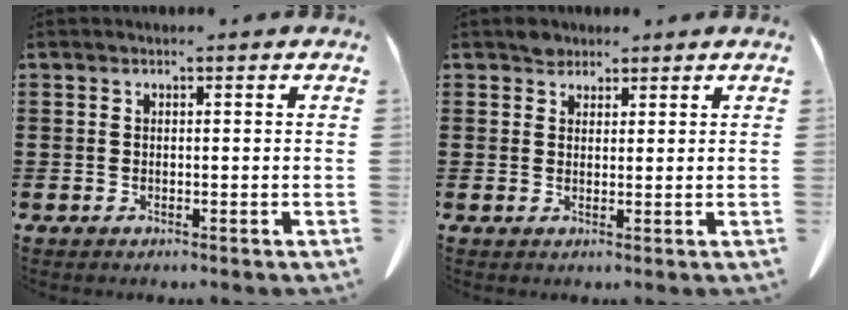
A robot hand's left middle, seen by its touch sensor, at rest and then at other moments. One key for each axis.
{"total": 2.0, "fx": 1.7, "fy": 1.0, "fz": 0.1, "tx": 0.001, "ty": 0.000, "tz": 0.033}